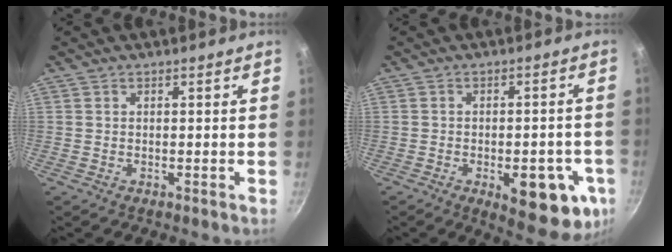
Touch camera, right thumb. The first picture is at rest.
{"total": 13.4, "force": [-5.2, 5.4, 11.0], "torque": [-0.116, 0.014, -0.057]}